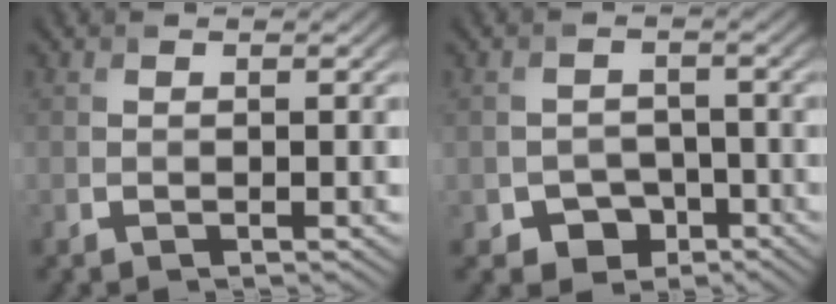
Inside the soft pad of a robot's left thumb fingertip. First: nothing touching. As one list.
[{"total": 3.2, "force": [-2.1, 2.4, 0.4], "torque": [-0.004, -0.005, -0.039]}]